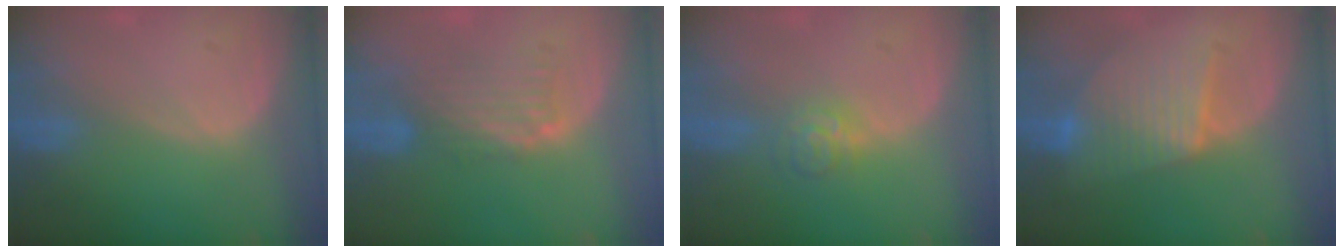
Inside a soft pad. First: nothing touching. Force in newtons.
{"total": 5.1, "press": 4.3, "slide": 2.7}
{"total": 3.6, "press": 3.5, "slide": 0.5}
{"total": 7.6, "press": 7.6, "slide": 0.2}